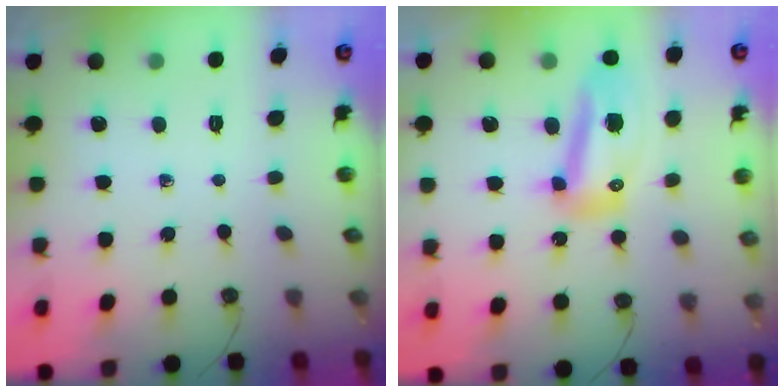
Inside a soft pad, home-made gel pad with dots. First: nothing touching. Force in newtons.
{"total": 10.6, "press": 10.6, "slide": 0.8}